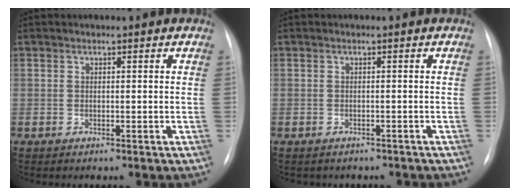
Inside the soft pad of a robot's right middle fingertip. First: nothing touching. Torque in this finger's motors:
{"motor_torque": [0.04, -0.06, -0.05, 0.00]}